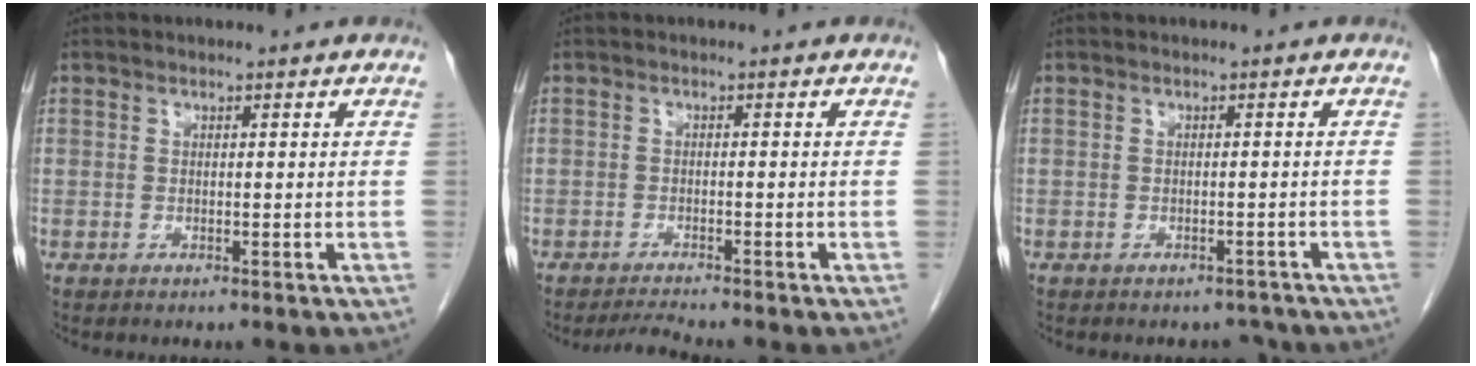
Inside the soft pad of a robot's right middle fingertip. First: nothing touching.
{"total": 2.3, "force": [-2.0, -0.9, 0.2], "torque": [-0.012, -0.015, -0.037]}
{"total": 2.7, "force": [-2.4, 1.3, 0.1], "torque": [0.003, 0.005, -0.031]}